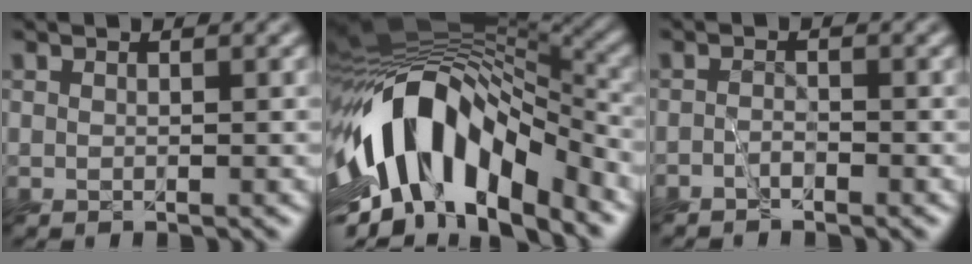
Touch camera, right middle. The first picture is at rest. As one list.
[{"total": 13.6, "force": [-6.6, 6.5, 10.0], "torque": [-0.169, 0.015, -0.121]}, {"total": 1.5, "force": [-1.4, 0.5, 0.4], "torque": [-0.004, -0.003, -0.032]}]